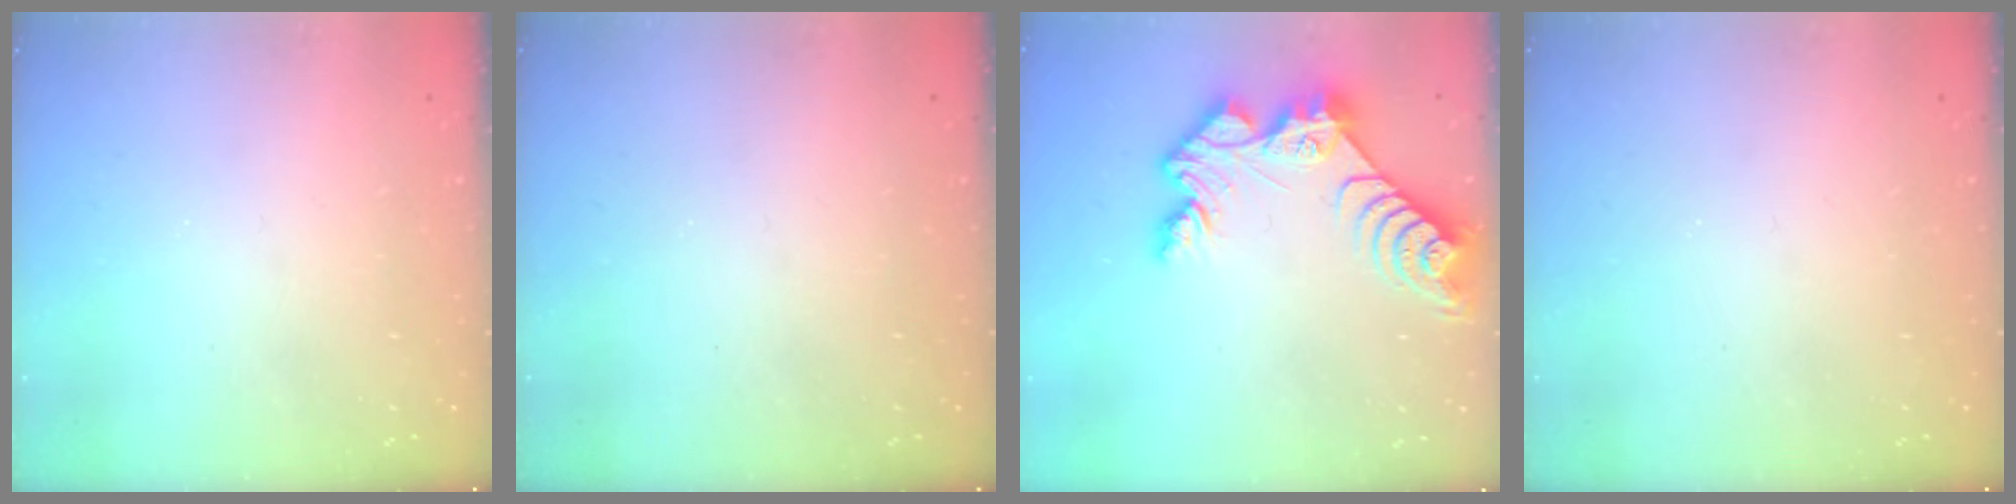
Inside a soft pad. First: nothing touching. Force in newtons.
{"total": 0.0}
{"total": 12.4, "press": 12.3, "slide": 1.4}
{"total": 0.0}